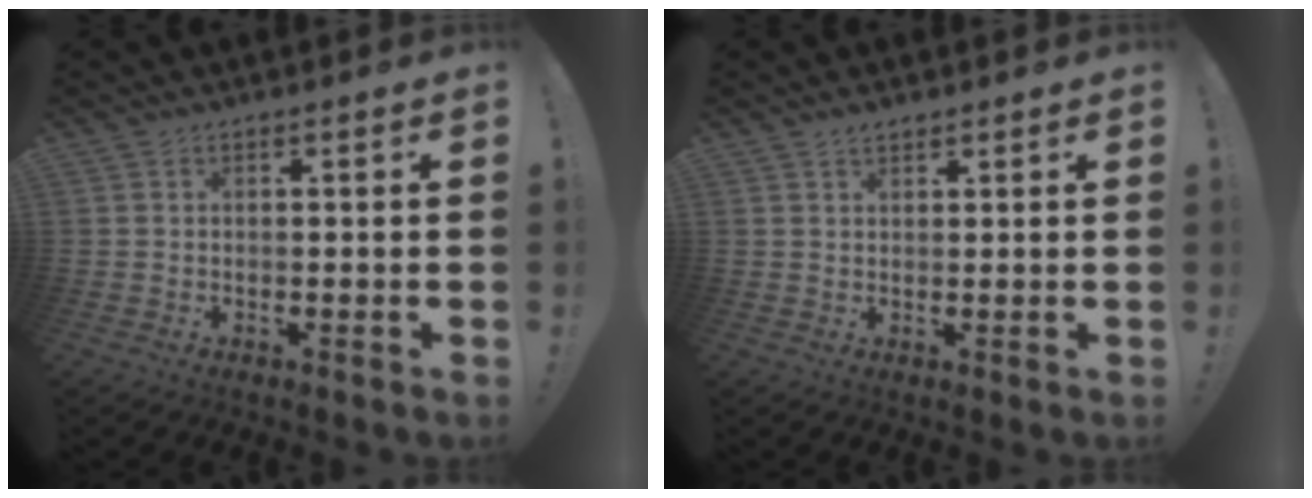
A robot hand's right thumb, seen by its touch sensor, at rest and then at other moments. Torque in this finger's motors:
{"motor_torque": [-0.02, -0.03, 0.23, 0.02, 0.00]}